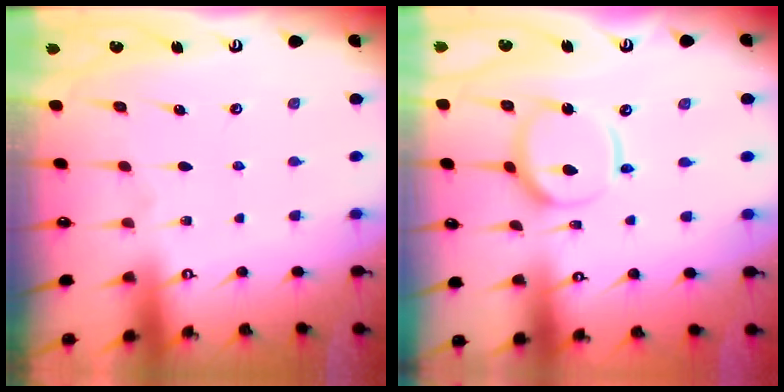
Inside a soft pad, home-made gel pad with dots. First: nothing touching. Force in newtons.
{"total": 13.0, "press": 12.9, "slide": 1.3}